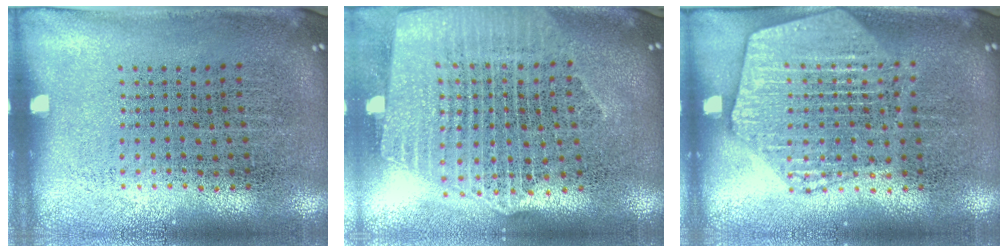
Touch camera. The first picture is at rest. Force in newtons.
{"total": 2.5, "press": 2.1, "slide": 1.3}
{"total": 2.0, "press": 2.0, "slide": 0.2}